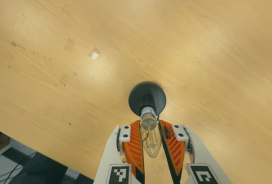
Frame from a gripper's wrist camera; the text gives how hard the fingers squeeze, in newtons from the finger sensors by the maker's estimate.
{"total": 9.8, "left": 9.1, "right": 10.5}